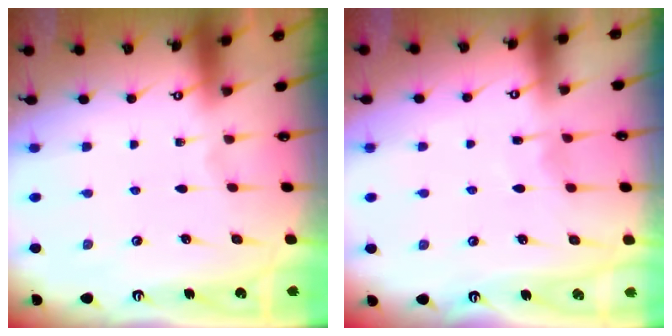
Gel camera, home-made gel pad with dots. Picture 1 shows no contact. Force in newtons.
{"total": 4.7, "press": 4.6, "slide": 0.6}